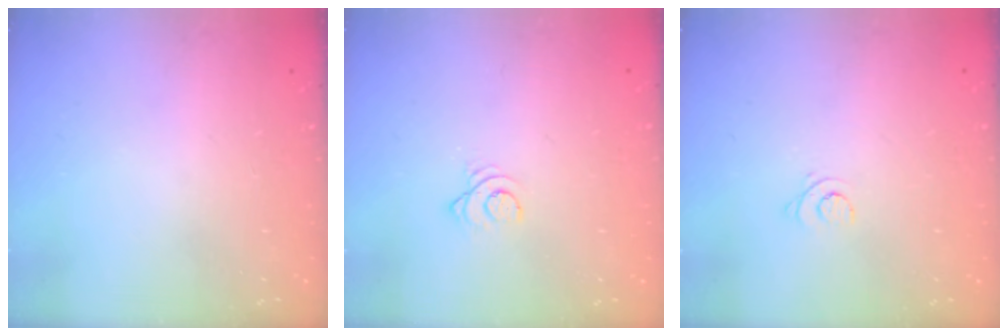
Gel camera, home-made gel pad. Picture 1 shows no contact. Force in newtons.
{"total": 2.5, "press": 2.5, "slide": 0.3}
{"total": 2.5, "press": 2.5, "slide": 0.3}